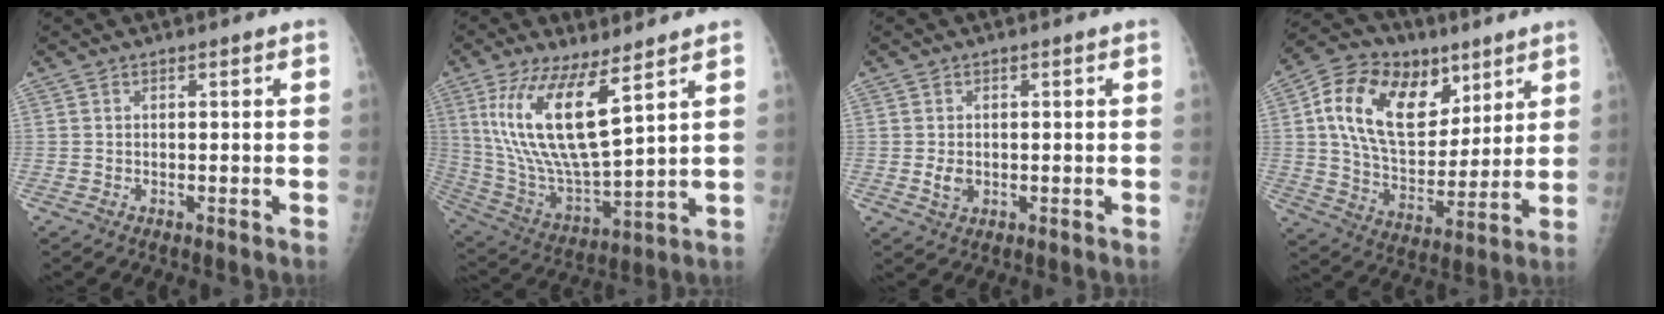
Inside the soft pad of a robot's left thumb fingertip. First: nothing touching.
{"total": 17.2, "force": [7.6, 5.3, 14.5], "torque": [-0.284, -0.042, 0.158]}
{"total": 2.9, "force": [-0.4, 2.2, 1.8], "torque": [-0.024, 0.000, -0.004]}
{"total": 21.6, "force": [8.6, 13.9, 14.1], "torque": [-0.214, -0.019, 0.148]}